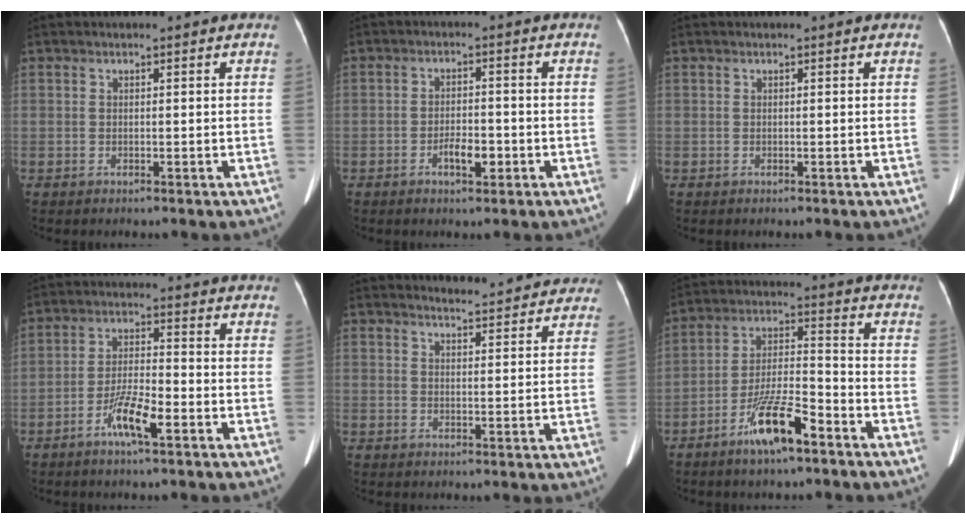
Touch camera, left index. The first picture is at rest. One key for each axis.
{"total": 3.6, "fx": -1.7, "fy": 1.4, "fz": 2.9, "tx": -0.053, "ty": 0.003, "tz": -0.025}
{"total": 0.0}
{"total": 6.5, "fx": -3.5, "fy": 0.9, "fz": 5.4, "tx": -0.111, "ty": -0.002, "tz": -0.064}
{"total": 9.0, "fx": 8.7, "fy": 1.7, "fz": 1.5, "tx": -0.009, "ty": -0.001, "tz": 0.092}
{"total": 10.0, "fx": -6.4, "fy": 1.8, "fz": 7.5, "tx": -0.148, "ty": -0.005, "tz": -0.115}